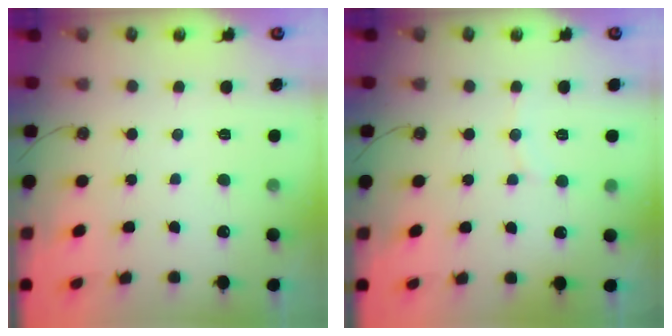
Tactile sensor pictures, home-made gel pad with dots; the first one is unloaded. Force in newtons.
{"total": 3.2, "press": 3.2, "slide": 0.1}